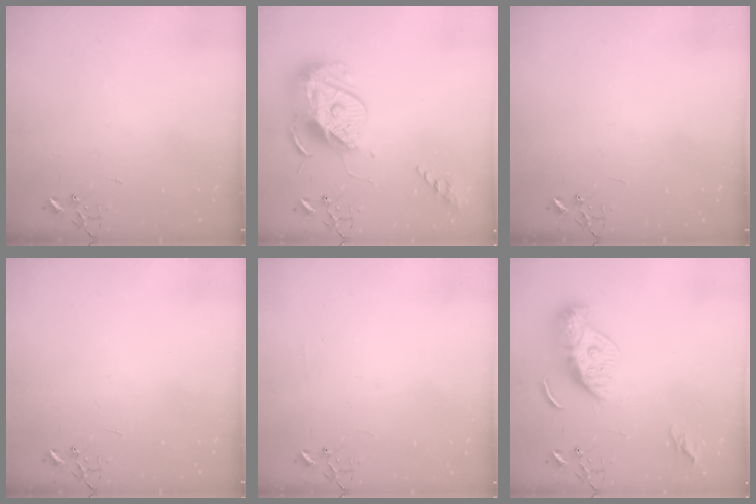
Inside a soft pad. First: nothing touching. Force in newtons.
{"total": 16.5, "press": 16.4, "slide": 1.3}
{"total": 0.0}
{"total": 0.0}
{"total": 3.9, "press": 3.8, "slide": 0.6}
{"total": 11.6, "press": 11.6, "slide": 0.9}